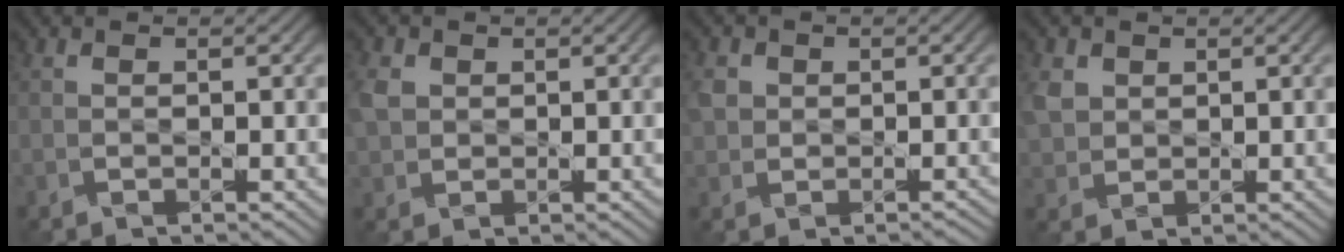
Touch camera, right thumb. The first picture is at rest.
{"total": 2.4, "force": [1.2, 1.9, 0.7], "torque": [-0.030, 0.007, 0.023]}
{"total": 1.9, "force": [0.7, 1.8, 0.1], "torque": [-0.008, 0.007, 0.016]}
{"total": 2.6, "force": [1.6, 2.0, 0.5], "torque": [-0.026, 0.005, 0.035]}